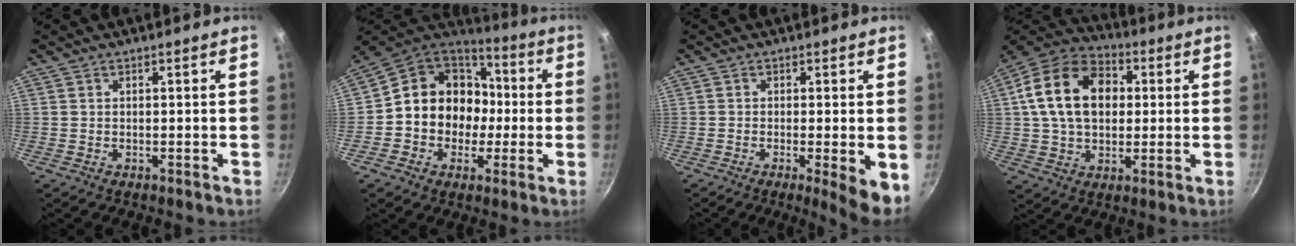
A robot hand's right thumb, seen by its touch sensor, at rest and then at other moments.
{"total": 17.0, "force": [-0.6, 14.6, 8.6], "torque": [-0.101, 0.044, -0.016]}
{"total": 6.0, "force": [-1.5, 0.8, 5.7], "torque": [-0.076, -0.008, -0.020]}
{"total": 18.9, "force": [3.3, 13.4, 12.9], "torque": [-0.199, 0.024, 0.043]}